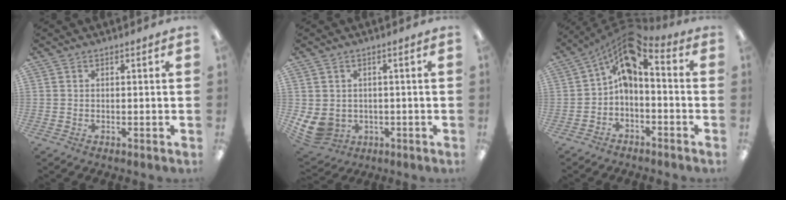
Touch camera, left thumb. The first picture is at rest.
{"total": 5.9, "force": [-0.1, 5.4, 2.4], "torque": [-0.067, 0.002, 0.002]}
{"total": 8.2, "force": [2.4, 4.2, 6.6], "torque": [-0.121, -0.024, 0.045]}